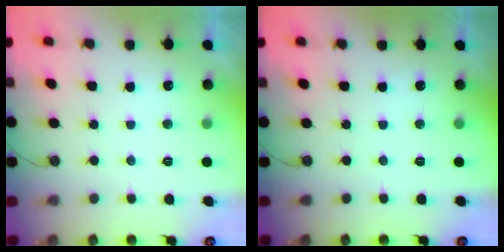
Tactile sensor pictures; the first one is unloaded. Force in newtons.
{"total": 0.0}